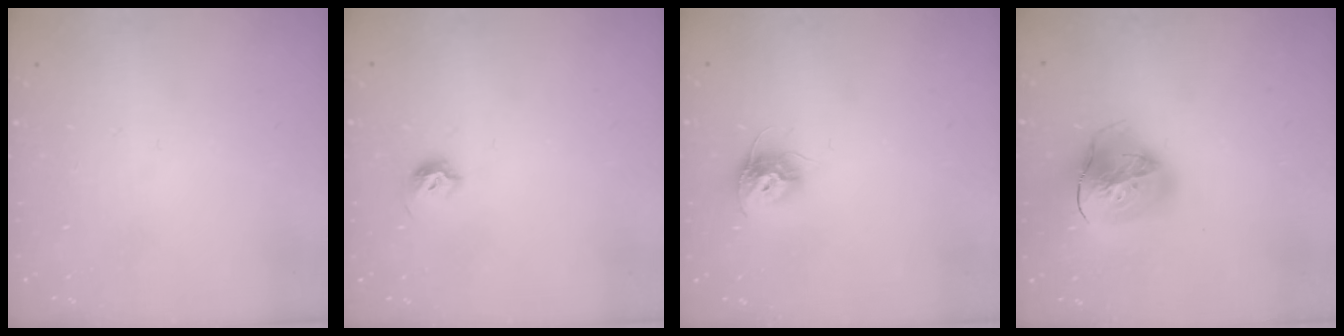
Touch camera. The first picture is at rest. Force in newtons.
{"total": 5.6, "press": 5.5, "slide": 1.3}
{"total": 9.4, "press": 9.4, "slide": 0.2}
{"total": 23.3, "press": 23.2, "slide": 2.4}